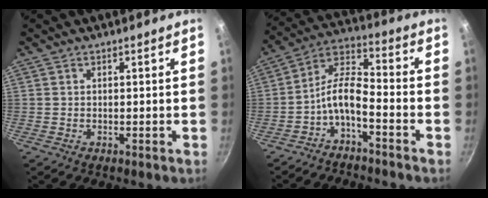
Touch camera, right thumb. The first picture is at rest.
{"total": 8.3, "force": [-4.2, 3.3, 6.4], "torque": [-0.135, 0.059, -0.087]}